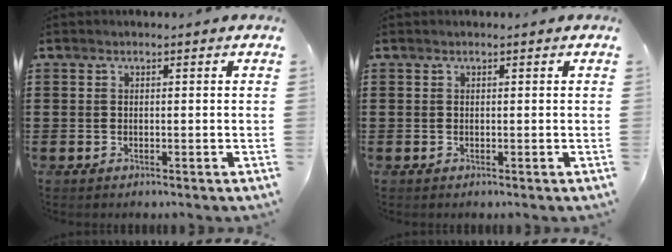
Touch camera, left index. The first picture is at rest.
{"total": 0.0}